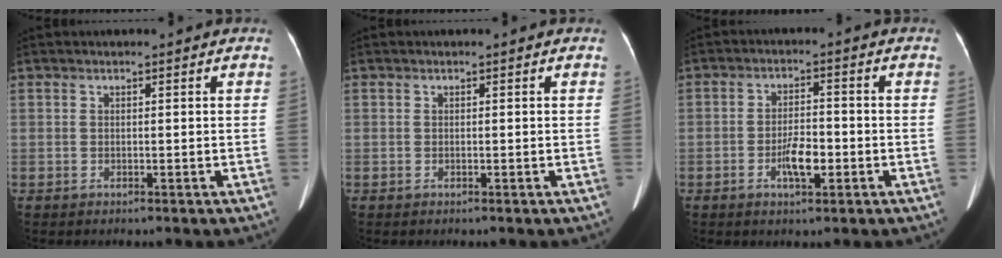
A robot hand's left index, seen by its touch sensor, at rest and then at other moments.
{"total": 0.0}
{"total": 4.8, "force": [-1.8, 1.5, 4.2], "torque": [-0.078, 0.001, -0.030]}